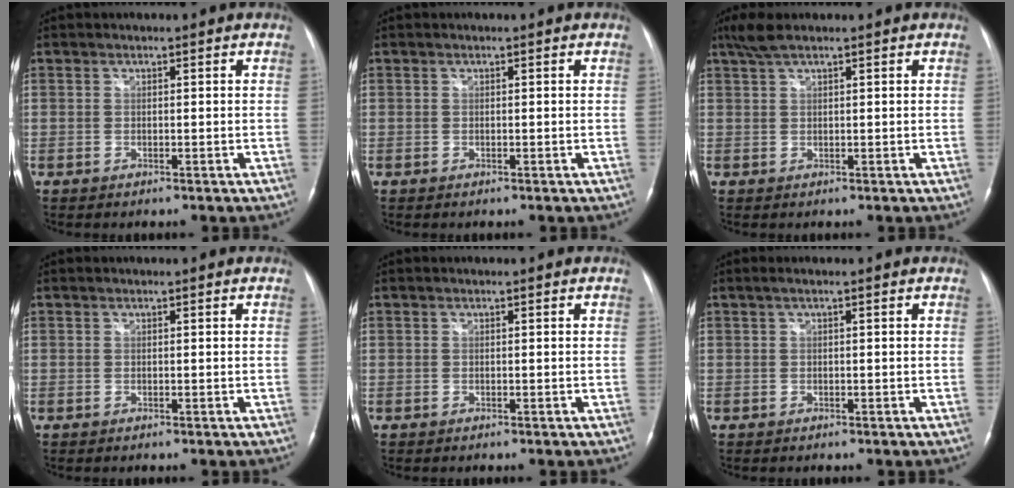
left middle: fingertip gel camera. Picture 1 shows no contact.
{"total": 0.0}
{"total": 3.1, "force": [2.4, 0.2, 2.0], "torque": [-0.053, 0.013, 0.053]}
{"total": 0.0}
{"total": 0.0}
{"total": 1.0, "force": [0.5, 0.0, 0.9], "torque": [-0.024, 0.012, 0.007]}